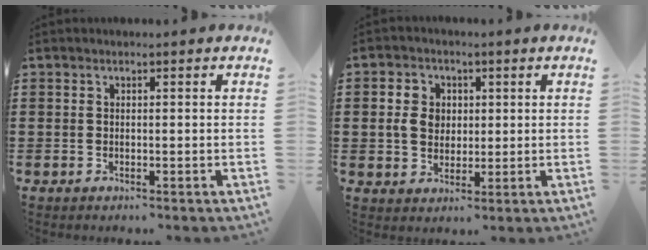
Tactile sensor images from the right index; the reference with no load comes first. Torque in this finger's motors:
{"motor_torque": [0.19, 0.48, 0.11, 0.02]}